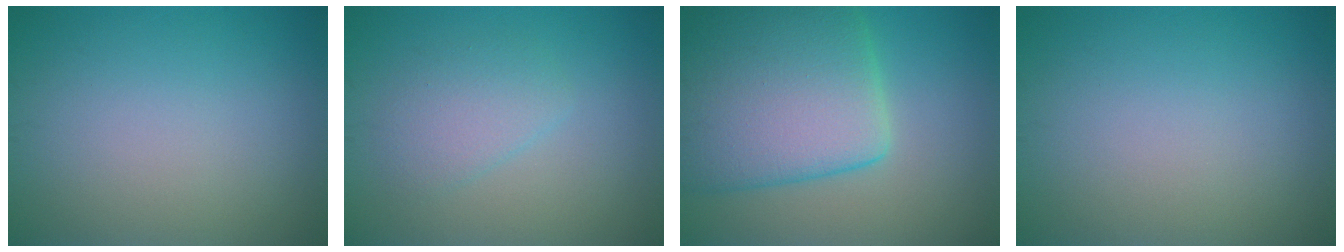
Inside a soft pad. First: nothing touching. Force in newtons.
{"total": 2.4, "press": 2.4, "slide": 0.2}
{"total": 11.0, "press": 10.9, "slide": 0.7}
{"total": 0.0}